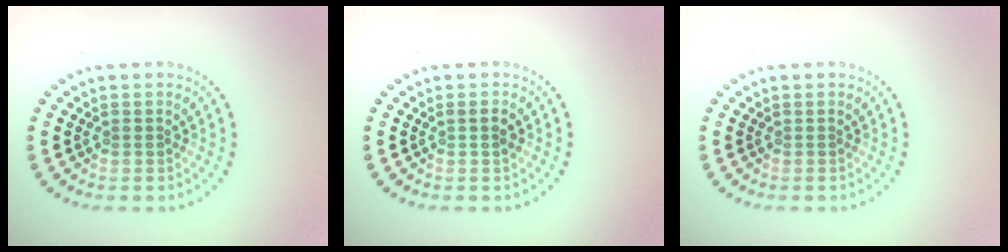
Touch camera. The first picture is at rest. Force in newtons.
{"total": 1.1, "press": 1.1, "slide": 0.4}
{"total": 0.0}